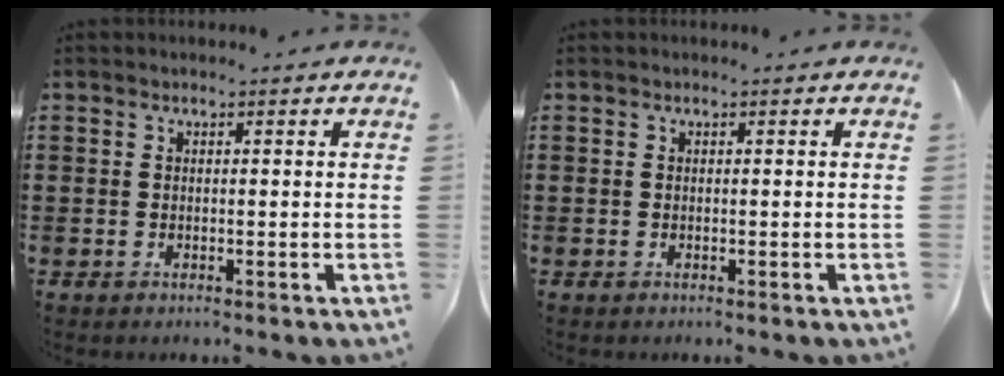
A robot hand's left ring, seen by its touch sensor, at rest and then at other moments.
{"total": 0.0}